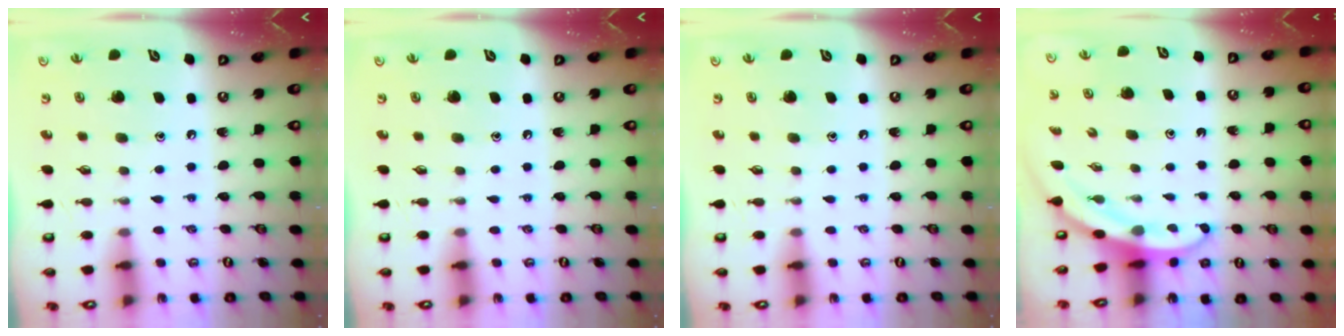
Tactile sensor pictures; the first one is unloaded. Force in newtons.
{"total": 0.0}
{"total": 0.0}
{"total": 2.9, "press": 2.9, "slide": 0.1}